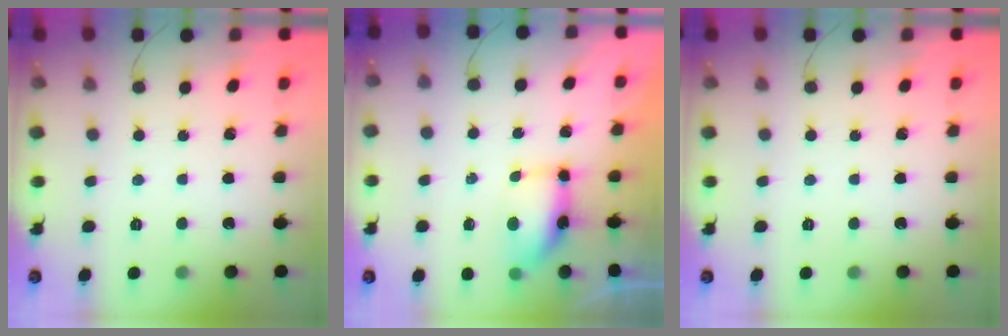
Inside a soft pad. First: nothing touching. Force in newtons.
{"total": 6.7, "press": 6.6, "slide": 0.5}
{"total": 0.0}